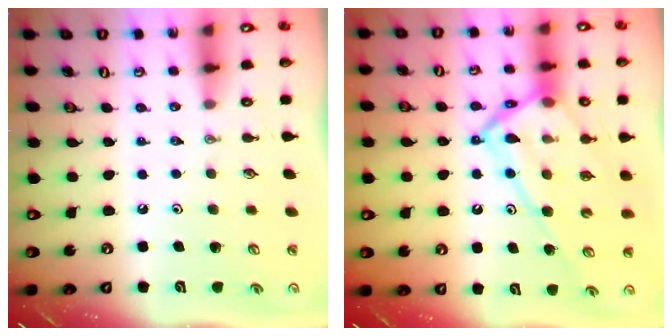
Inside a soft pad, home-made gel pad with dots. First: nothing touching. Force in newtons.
{"total": 17.9, "press": 17.8, "slide": 1.5}